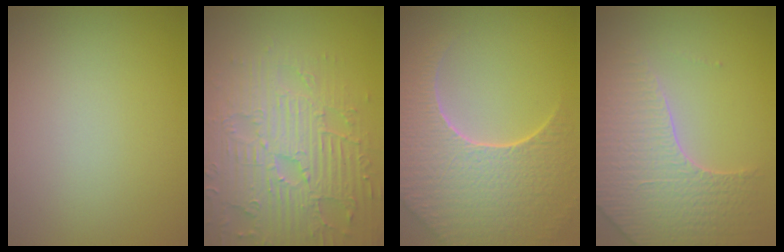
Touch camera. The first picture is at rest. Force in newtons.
{"total": 7.0, "press": 5.6, "slide": 4.3}
{"total": 8.7, "press": 6.2, "slide": 6.2}
{"total": 4.7, "press": 4.4, "slide": 1.5}